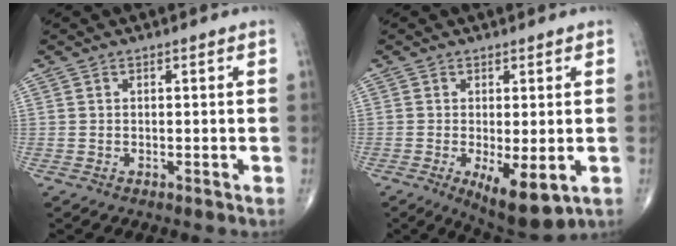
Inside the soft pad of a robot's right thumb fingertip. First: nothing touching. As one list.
[{"total": 8.6, "force": [-2.3, 3.2, 7.6], "torque": [-0.116, -0.023, -0.027]}]